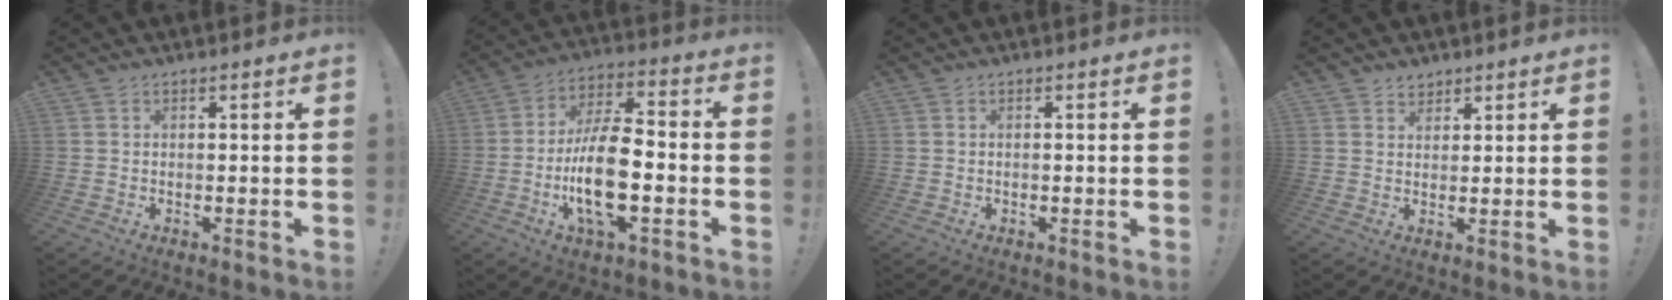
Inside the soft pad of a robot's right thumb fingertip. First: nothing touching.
{"total": 16.4, "force": [-3.8, 6.8, 14.5], "torque": [-0.285, 0.007, -0.068]}
{"total": 0.6, "force": [-0.4, -0.1, 0.4], "torque": [-0.008, -0.001, -0.006]}
{"total": 3.0, "force": [2.6, 1.6, 0.0], "torque": [0.018, -0.019, 0.044]}